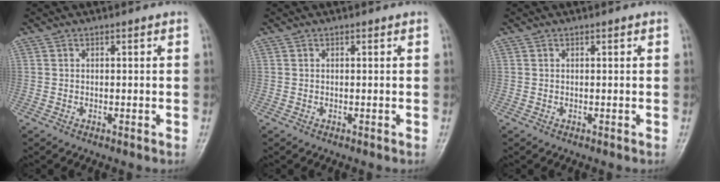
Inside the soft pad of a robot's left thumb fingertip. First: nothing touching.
{"total": 0.0}
{"total": 0.0}